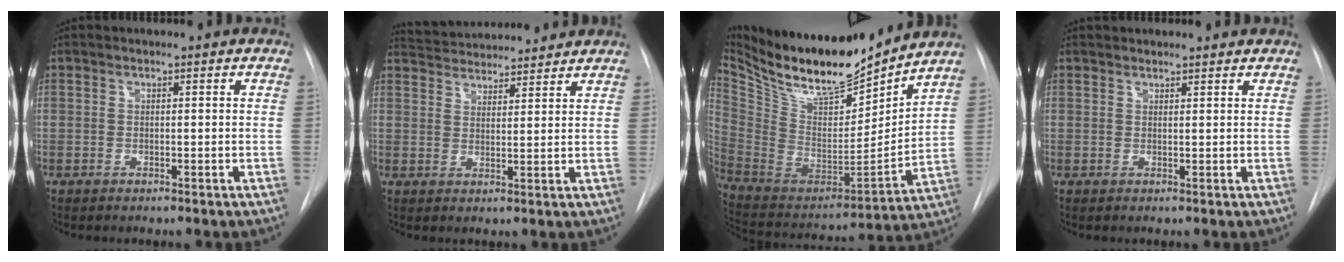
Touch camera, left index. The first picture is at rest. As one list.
[{"total": 11.3, "force": [10.9, 1.9, 2.6], "torque": [-0.041, 0.022, 0.161]}, {"total": 20.9, "force": [18.4, 4.0, 9.1], "torque": [-0.171, -0.033, 0.322]}, {"total": 4.3, "force": [4.1, 0.9, 1.0], "torque": [-0.011, 0.027, 0.049]}]